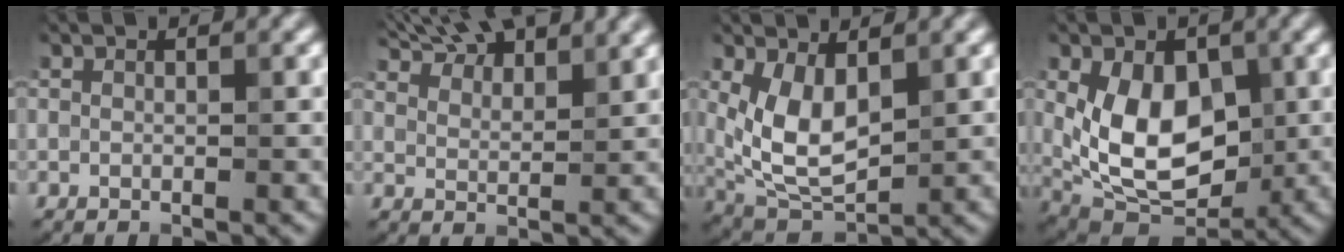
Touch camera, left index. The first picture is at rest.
{"total": 9.4, "force": [7.9, 2.7, 4.4], "torque": [-0.069, 0.019, 0.105]}
{"total": 5.8, "force": [1.3, 3.1, 4.7], "torque": [-0.105, -0.009, 0.033]}
{"total": 8.8, "force": [0.4, 5.7, 6.8], "torque": [-0.119, -0.011, 0.008]}